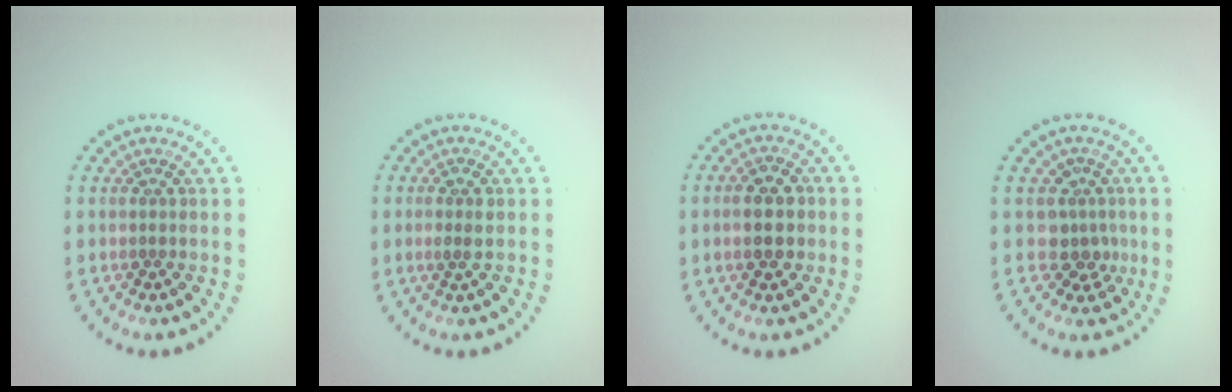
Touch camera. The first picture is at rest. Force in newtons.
{"total": 1.4, "press": 1.3, "slide": 0.5}
{"total": 3.2, "press": 3.2, "slide": 0.3}
{"total": 2.5, "press": 1.9, "slide": 1.6}